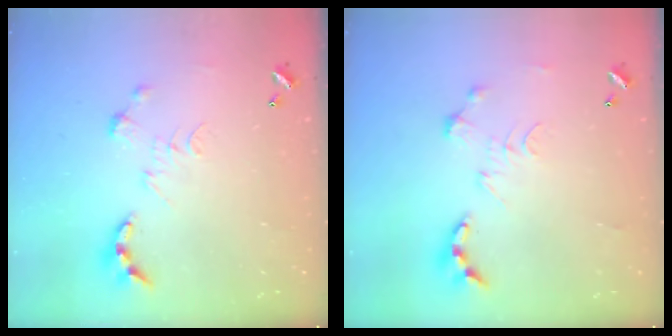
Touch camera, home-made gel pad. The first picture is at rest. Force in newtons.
{"total": 0.6, "press": 0.6, "slide": 0.1}